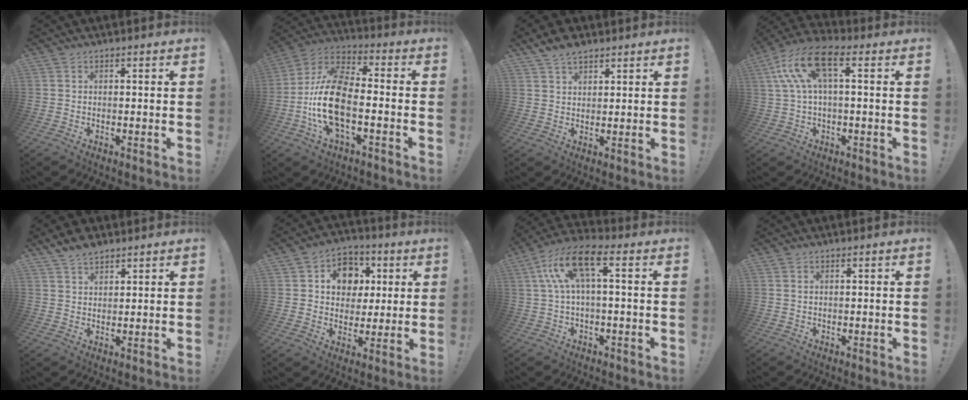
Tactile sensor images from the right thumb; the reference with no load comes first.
{"total": 17.7, "force": [-4.4, 8.2, 15.0], "torque": [-0.310, 0.017, -0.073]}
{"total": 5.4, "force": [4.4, 2.4, 2.1], "torque": [-0.034, -0.020, 0.082]}
{"total": 13.5, "force": [3.6, 5.7, 11.7], "torque": [-0.239, 0.003, 0.067]}
{"total": 5.3, "force": [4.4, 2.3, 1.8], "torque": [-0.030, -0.021, 0.083]}
{"total": 11.4, "force": [3.2, 9.9, 4.7], "torque": [-0.059, -0.006, 0.066]}
{"total": 12.3, "force": [3.0, 4.1, 11.2], "torque": [-0.230, 0.001, 0.051]}
{"total": 0.8, "force": [0.5, 0.2, 0.6], "torque": [-0.020, 0.004, 0.011]}